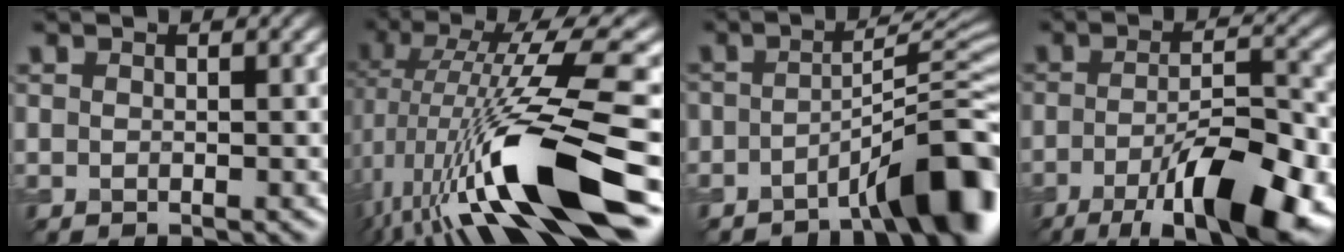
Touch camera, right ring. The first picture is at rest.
{"total": 13.1, "force": [-2.6, 3.0, 12.4], "torque": [-0.218, 0.010, -0.037]}
{"total": 7.8, "force": [-5.0, 1.5, 5.8], "torque": [-0.074, 0.021, -0.077]}
{"total": 10.6, "force": [-5.6, 2.4, 8.6], "torque": [-0.142, 0.000, -0.087]}